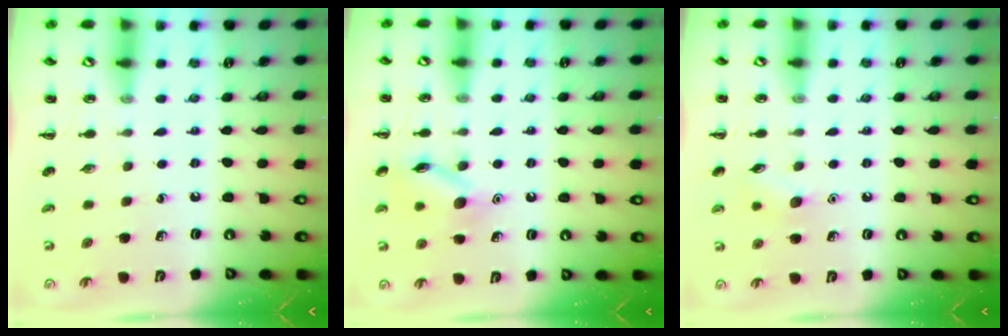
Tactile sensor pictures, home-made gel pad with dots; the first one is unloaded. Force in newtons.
{"total": 11.4, "press": 11.4, "slide": 0.6}
{"total": 7.1, "press": 6.9, "slide": 1.9}